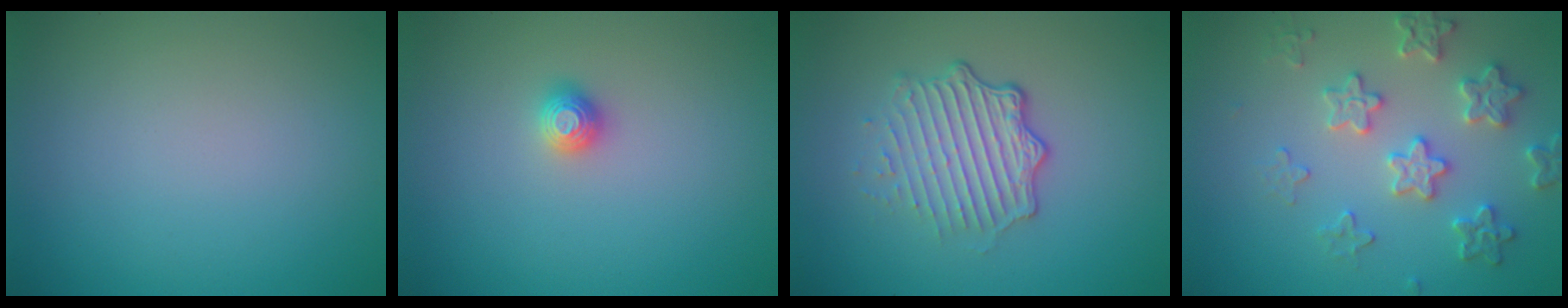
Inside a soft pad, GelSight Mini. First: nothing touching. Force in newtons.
{"total": 1.2, "press": 1.1, "slide": 0.2}
{"total": 4.8, "press": 3.3, "slide": 3.4}
{"total": 3.6, "press": 3.6, "slide": 0.8}